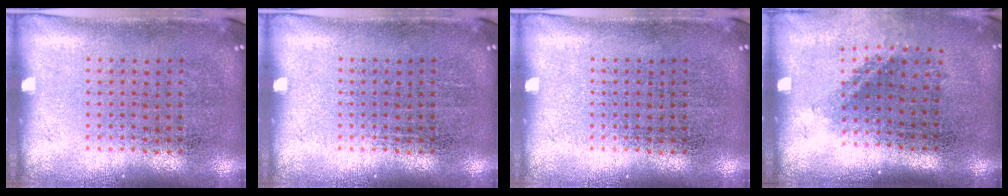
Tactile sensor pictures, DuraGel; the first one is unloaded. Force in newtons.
{"total": 0.0}
{"total": 0.0}
{"total": 1.4, "press": 1.0, "slide": 1.0}